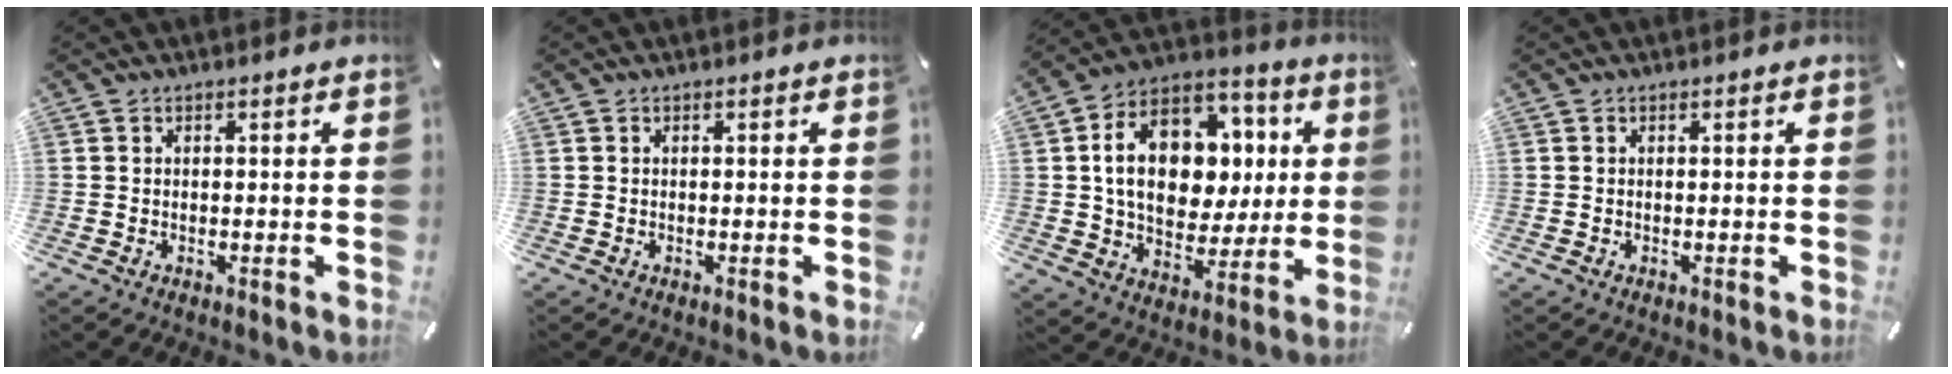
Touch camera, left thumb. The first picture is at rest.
{"total": 0.0}
{"total": 18.4, "force": [3.1, 13.9, 11.7], "torque": [-0.198, -0.004, 0.060]}
{"total": 0.0}